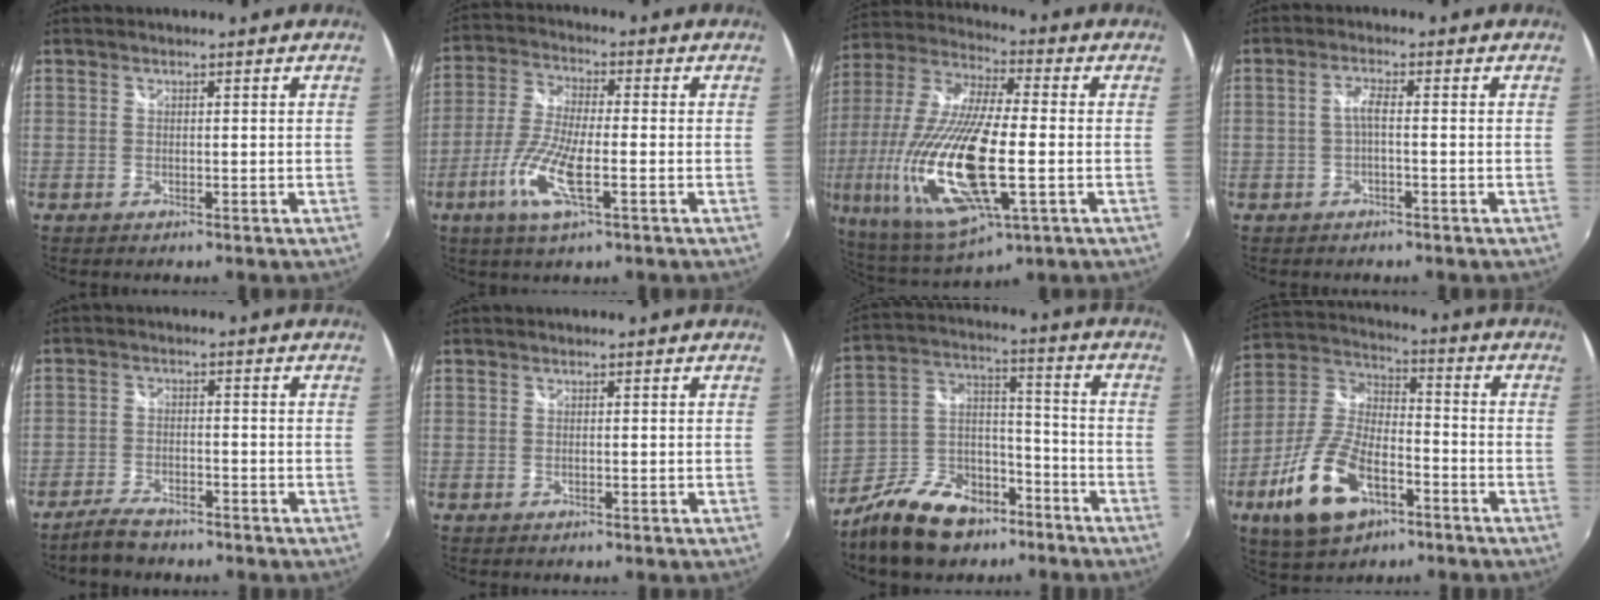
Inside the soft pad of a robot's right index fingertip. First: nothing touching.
{"total": 10.7, "force": [-4.0, 2.4, 9.7], "torque": [-0.211, -0.007, -0.081]}
{"total": 27.3, "force": [-6.2, 8.8, 25.1], "torque": [-0.528, -0.052, -0.112]}
{"total": 2.1, "force": [-0.6, 0.2, 2.0], "torque": [-0.041, 0.005, -0.013]}
{"total": 5.3, "force": [-4.5, 1.8, 2.1], "torque": [-0.064, -0.005, -0.083]}
{"total": 0.0}
{"total": 17.4, "force": [-11.9, 9.5, 8.4], "torque": [-0.189, 0.024, -0.194]}
{"total": 16.9, "force": [-8.0, 8.4, 12.2], "torque": [-0.266, -0.004, -0.142]}